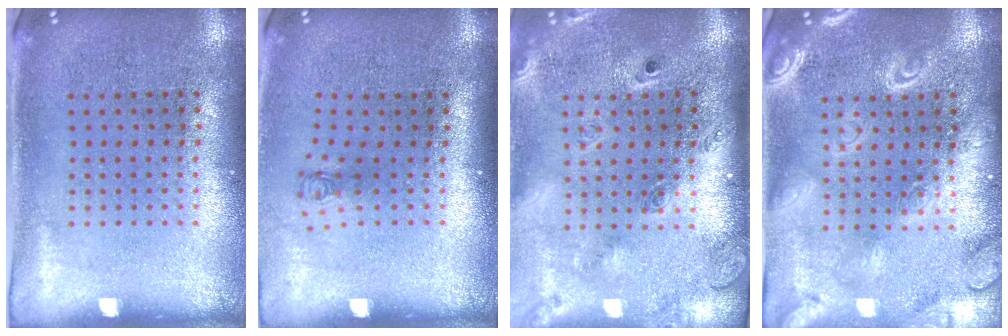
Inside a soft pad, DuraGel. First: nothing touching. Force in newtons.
{"total": 0.8, "press": 0.4, "slide": 0.7}
{"total": 2.5, "press": 1.8, "slide": 1.7}
{"total": 3.8, "press": 3.8, "slide": 0.6}